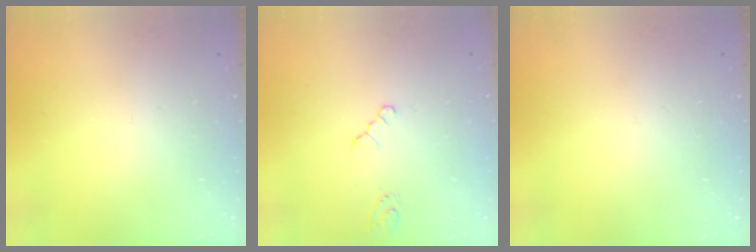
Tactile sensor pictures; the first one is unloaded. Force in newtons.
{"total": 1.3, "press": 1.2, "slide": 0.2}
{"total": 0.0}